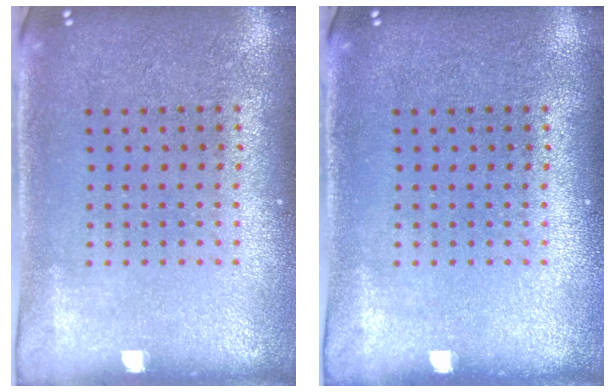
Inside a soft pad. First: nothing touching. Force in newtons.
{"total": 0.0}